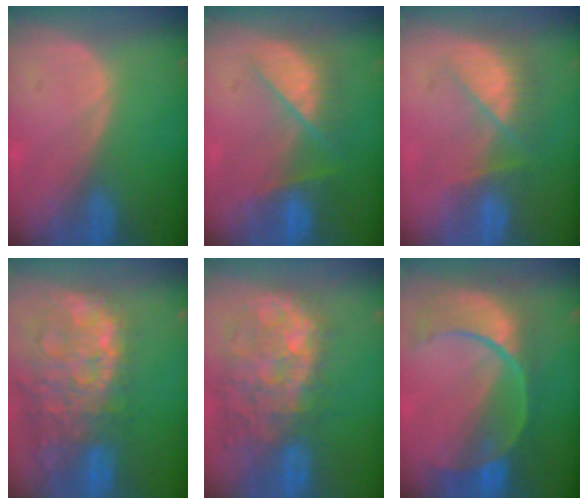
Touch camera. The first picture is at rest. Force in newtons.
{"total": 7.1, "press": 7.0, "slide": 1.4}
{"total": 7.9, "press": 6.9, "slide": 3.9}
{"total": 14.7, "press": 11.9, "slide": 8.5}
{"total": 12.9, "press": 11.6, "slide": 5.8}
{"total": 11.0, "press": 9.3, "slide": 6.0}